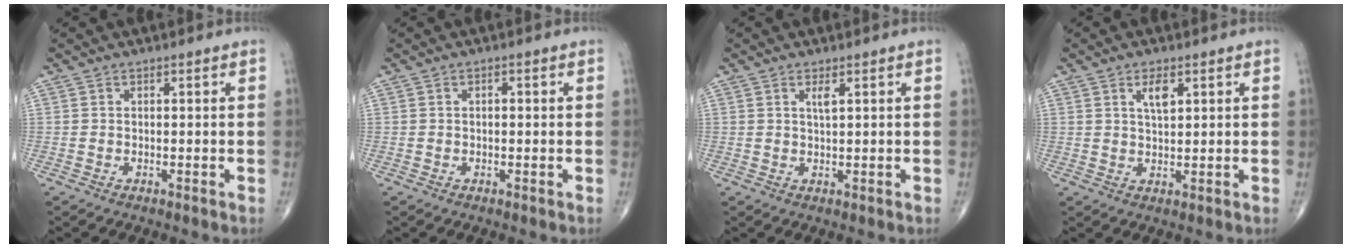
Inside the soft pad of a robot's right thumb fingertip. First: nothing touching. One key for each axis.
{"total": 0.9, "fx": 0.1, "fy": 0.4, "fz": 0.8, "tx": -0.013, "ty": 0.001, "tz": 0.001}
{"total": 1.7, "fx": 0.8, "fy": 0.2, "fz": 1.4, "tx": -0.028, "ty": -0.005, "tz": 0.017}
{"total": 3.7, "fx": 1.7, "fy": 1.5, "fz": 2.9, "tx": -0.046, "ty": -0.009, "tz": 0.030}